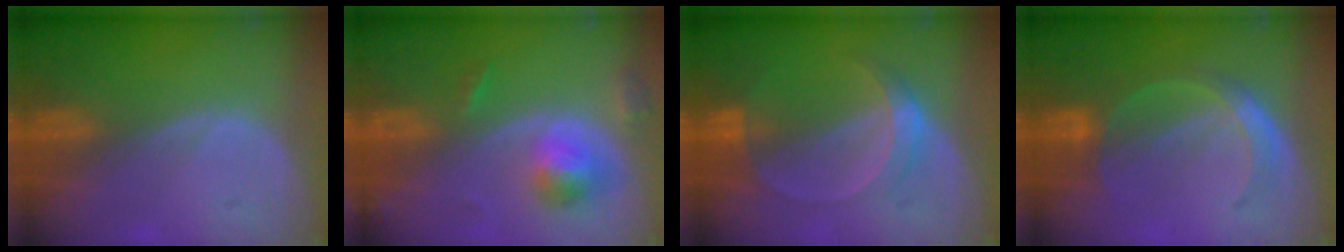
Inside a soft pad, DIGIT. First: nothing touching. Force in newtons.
{"total": 5.4, "press": 4.8, "slide": 2.3}
{"total": 5.0, "press": 4.5, "slide": 2.2}
{"total": 4.8, "press": 4.8, "slide": 0.4}